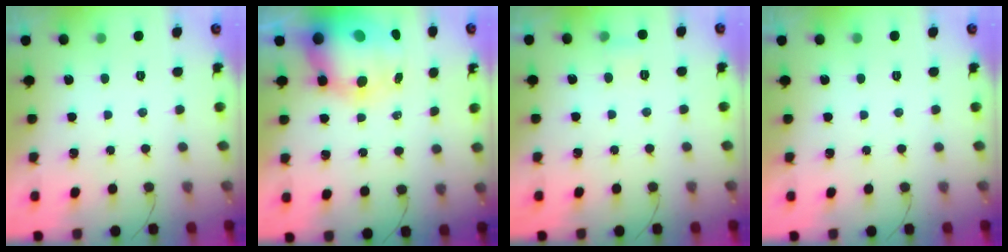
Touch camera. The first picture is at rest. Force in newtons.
{"total": 12.3, "press": 12.0, "slide": 2.7}
{"total": 3.5, "press": 3.4, "slide": 0.9}
{"total": 0.0}